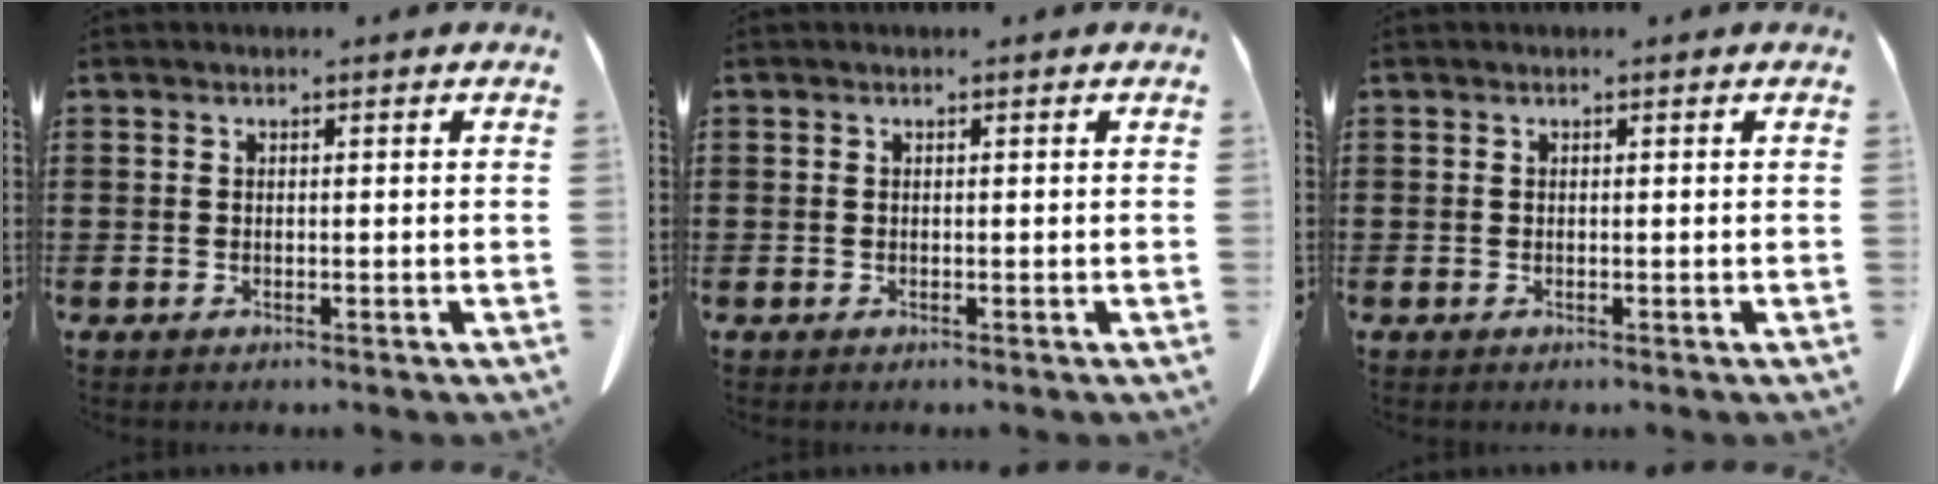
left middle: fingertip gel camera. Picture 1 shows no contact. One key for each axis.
{"total": 0.0}
{"total": 0.0}